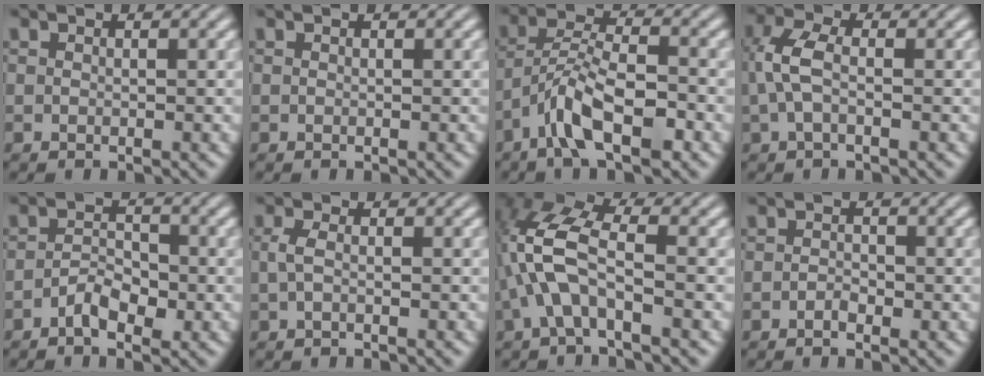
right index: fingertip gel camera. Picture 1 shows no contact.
{"total": 0.0}
{"total": 5.4, "force": [-1.3, 2.9, 4.4], "torque": [-0.081, -0.012, -0.025]}
{"total": 2.8, "force": [0.0, 0.7, 2.7], "torque": [-0.066, -0.006, 0.007]}
{"total": 2.4, "force": [-1.8, 0.4, 1.5], "torque": [-0.010, -0.005, -0.032]}
{"total": 1.3, "force": [0.0, -0.6, 1.2], "torque": [-0.023, 0.000, 0.004]}
{"total": 6.0, "force": [1.1, 2.4, 5.4], "torque": [-0.128, -0.006, 0.025]}
{"total": 0.9, "force": [-0.7, -0.4, 0.3], "torque": [0.001, -0.005, -0.012]}